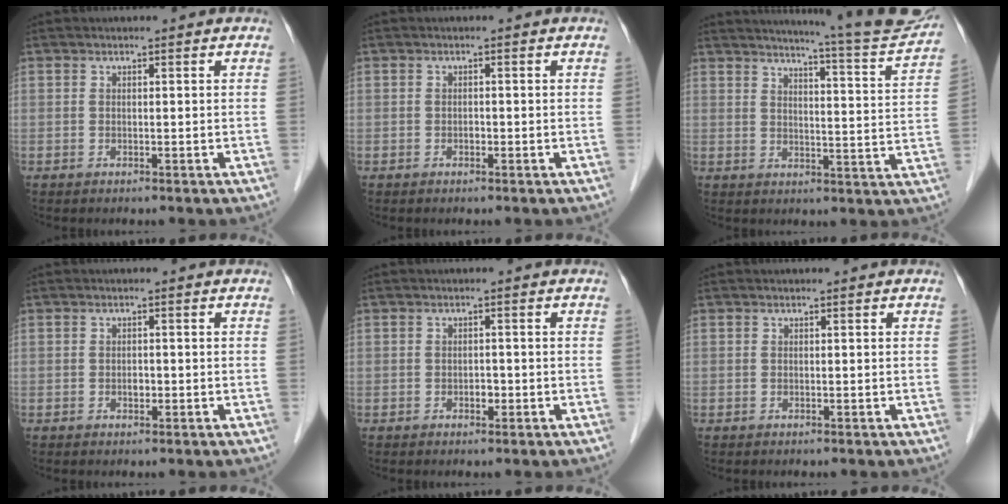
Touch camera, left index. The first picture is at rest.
{"total": 0.5, "force": [-0.3, 0.3, 0.3], "torque": [-0.006, 0.002, -0.005]}
{"total": 15.7, "force": [14.7, -0.8, 5.4], "torque": [-0.084, -0.058, 0.174]}
{"total": 1.0, "force": [-0.3, 0.6, 0.7], "torque": [-0.013, 0.002, -0.005]}
{"total": 1.2, "force": [-0.5, 0.8, 0.8], "torque": [-0.013, 0.003, -0.007]}
{"total": 0.0}